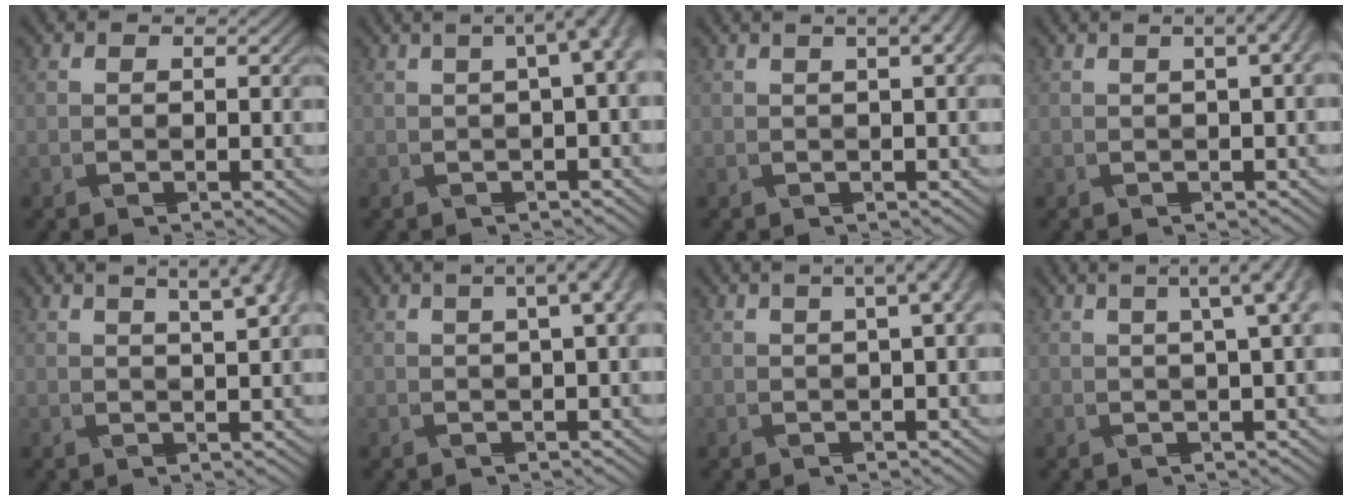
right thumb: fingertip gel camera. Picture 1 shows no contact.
{"total": 6.1, "force": [1.0, 1.7, 5.8], "torque": [-0.099, 0.001, 0.020]}
{"total": 3.9, "force": [1.3, 1.2, 3.5], "torque": [-0.064, 0.007, 0.029]}
{"total": 4.2, "force": [0.8, 1.3, 3.9], "torque": [-0.066, -0.001, 0.026]}
{"total": 6.2, "force": [3.3, 1.5, 5.0], "torque": [-0.070, 0.022, 0.050]}
{"total": 4.9, "force": [1.3, 0.9, 4.7], "torque": [-0.082, 0.006, 0.028]}
{"total": 5.2, "force": [1.4, 1.4, 4.8], "torque": [-0.081, 0.005, 0.031]}
{"total": 6.2, "force": [1.8, 0.8, 5.9], "torque": [-0.088, 0.013, 0.030]}